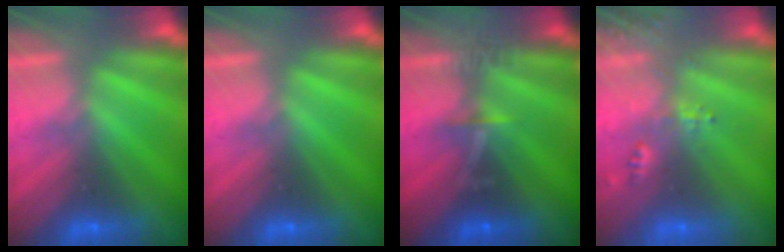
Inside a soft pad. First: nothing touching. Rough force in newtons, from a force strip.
{"total": 0.0}
{"total": 3.8}
{"total": 2.4}